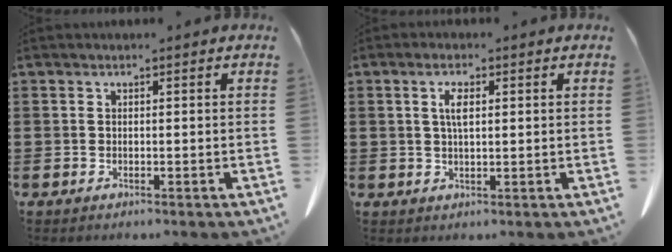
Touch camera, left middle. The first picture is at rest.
{"total": 3.4, "force": [1.0, 1.0, 3.0], "torque": [-0.064, 0.006, 0.016]}